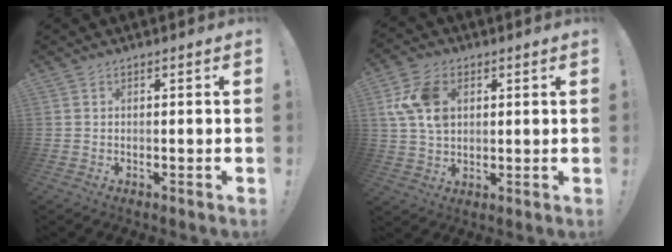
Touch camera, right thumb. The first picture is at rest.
{"total": 12.0, "force": [3.5, 8.5, 7.6], "torque": [-0.137, 0.002, 0.068]}